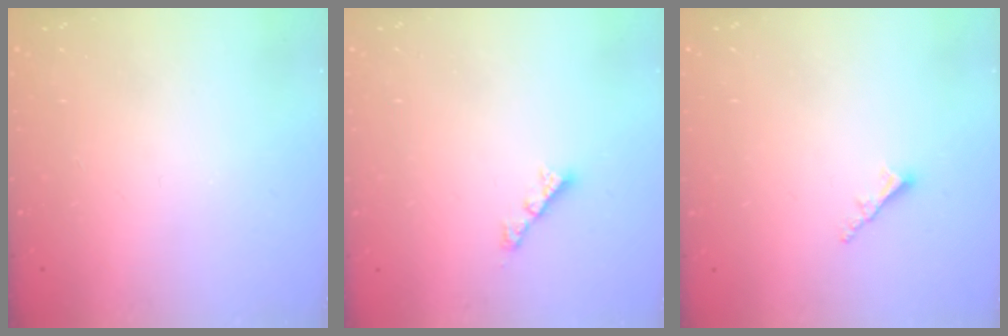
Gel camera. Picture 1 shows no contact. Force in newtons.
{"total": 2.4, "press": 2.4, "slide": 0.3}
{"total": 2.3, "press": 2.2, "slide": 0.6}